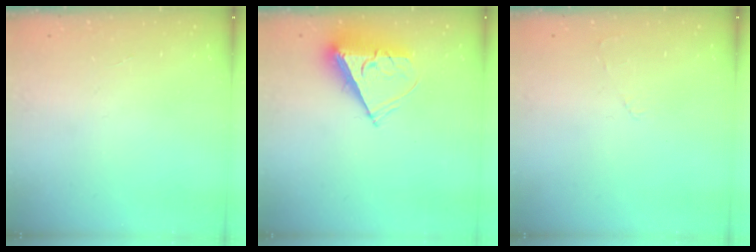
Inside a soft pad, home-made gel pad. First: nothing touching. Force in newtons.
{"total": 7.5, "press": 7.5, "slide": 0.6}
{"total": 2.4, "press": 2.4, "slide": 0.4}